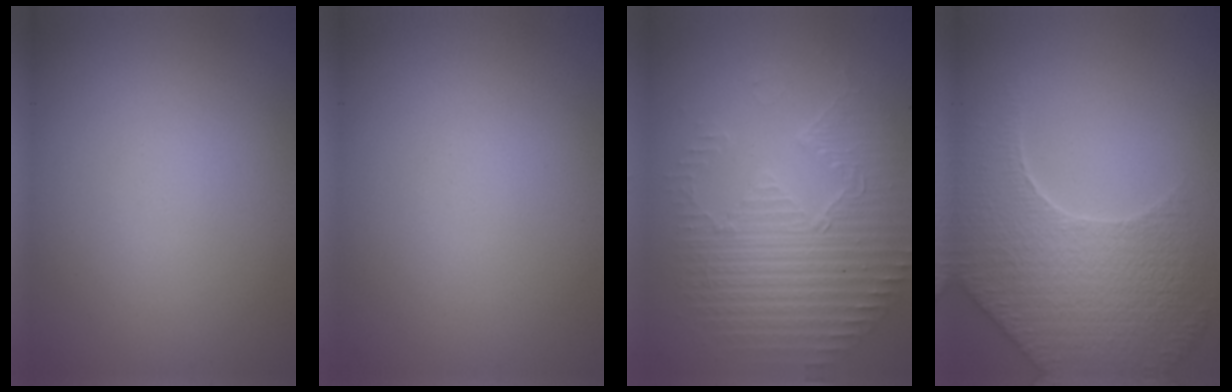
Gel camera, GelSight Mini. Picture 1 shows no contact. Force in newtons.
{"total": 0.0}
{"total": 5.2, "press": 3.7, "slide": 3.7}
{"total": 7.2, "press": 5.6, "slide": 4.6}